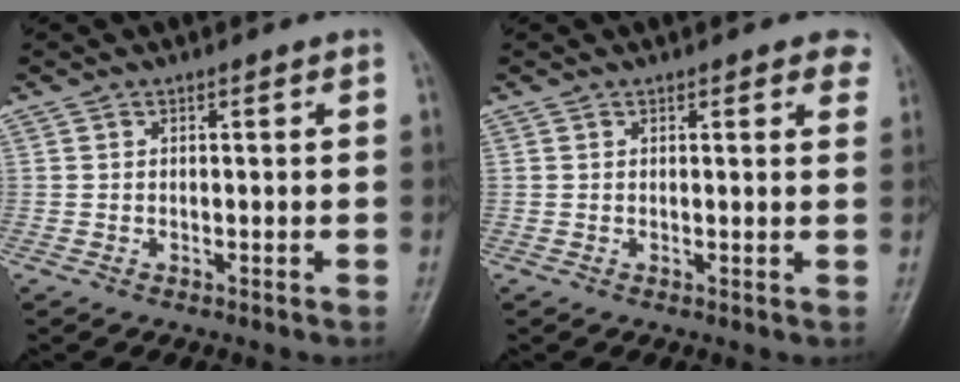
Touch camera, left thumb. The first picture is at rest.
{"total": 3.5, "force": [2.3, 1.4, 2.1], "torque": [-0.002, -0.003, 0.020]}